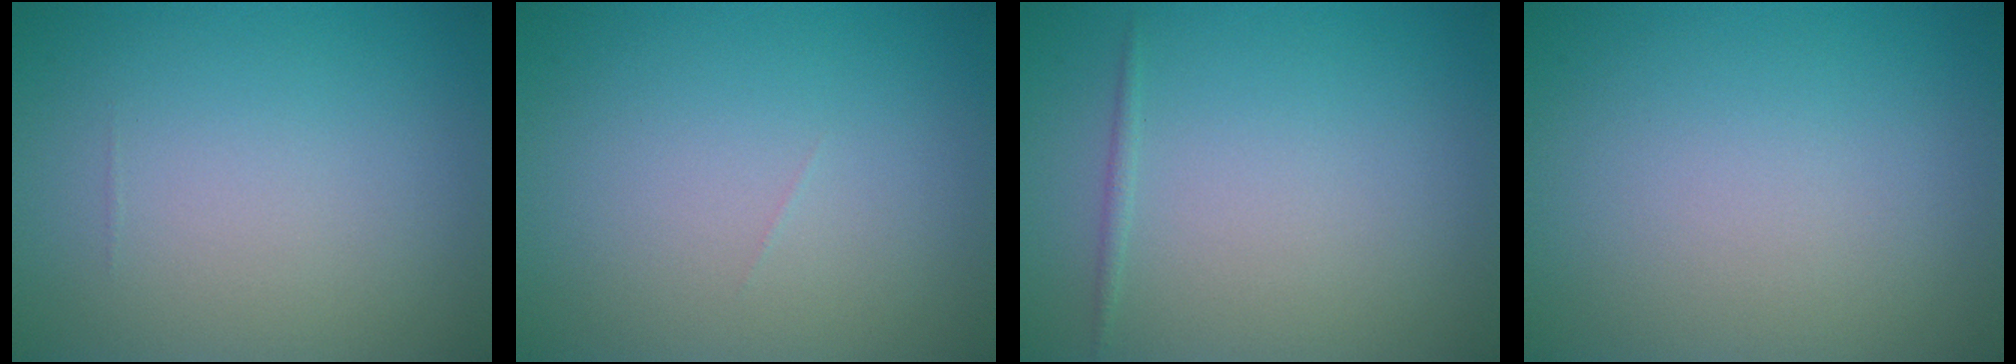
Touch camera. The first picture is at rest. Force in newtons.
{"total": 0.0}
{"total": 0.6, "press": 0.6, "slide": 0.0}
{"total": 0.0}